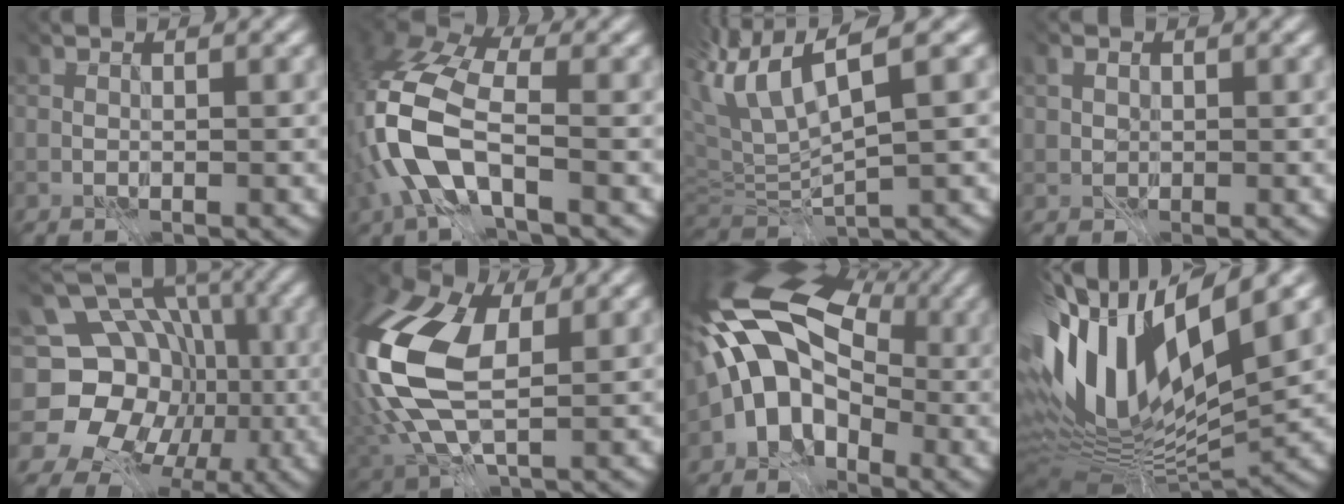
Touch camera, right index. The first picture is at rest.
{"total": 8.6, "force": [-4.3, 3.6, 6.5], "torque": [-0.169, -0.014, -0.070]}
{"total": 5.3, "force": [0.8, 0.5, 5.3], "torque": [-0.124, 0.002, 0.037]}
{"total": 0.7, "force": [-0.6, 0.3, -0.1], "torque": [-0.013, -0.009, 0.006]}
{"total": 15.2, "force": [-3.4, 13.6, 5.9], "torque": [-0.133, 0.021, -0.053]}
{"total": 12.4, "force": [-0.2, 7.4, 9.9], "torque": [-0.251, -0.016, 0.021]}
{"total": 12.2, "force": [-2.7, 7.5, 9.3], "torque": [-0.149, -0.001, -0.046]}
{"total": 13.5, "force": [2.5, 5.0, 12.2], "torque": [-0.263, 0.008, 0.054]}